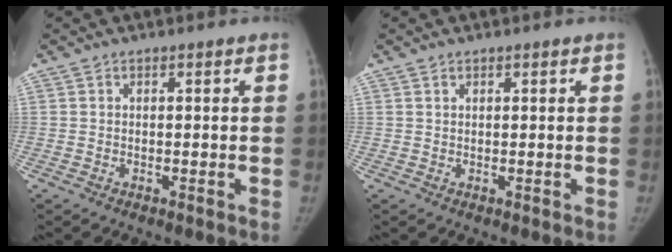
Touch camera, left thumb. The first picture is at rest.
{"total": 0.6, "force": [0.4, 0.4, 0.2], "torque": [-0.002, -0.002, 0.007]}